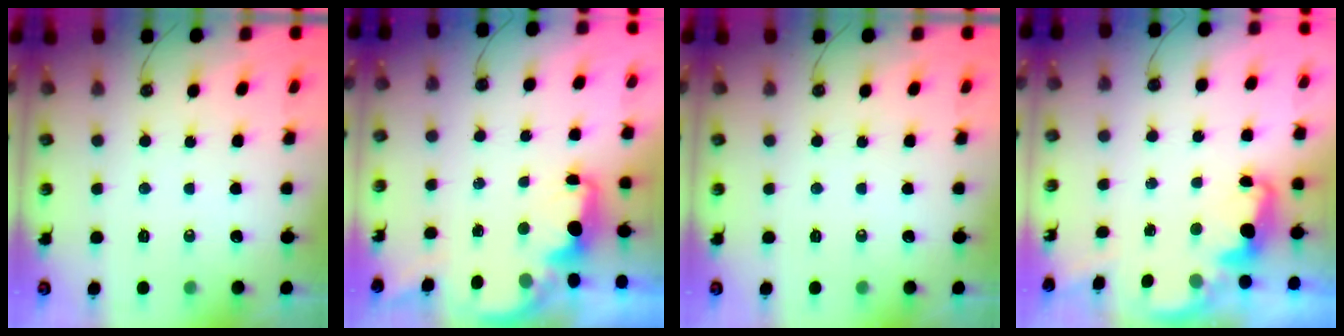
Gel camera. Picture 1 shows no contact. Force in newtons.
{"total": 2.1, "press": 2.0, "slide": 0.8}
{"total": 0.0}
{"total": 2.5, "press": 2.5, "slide": 0.6}